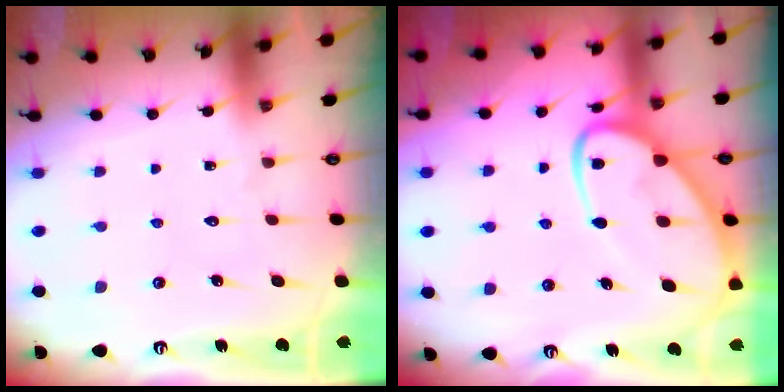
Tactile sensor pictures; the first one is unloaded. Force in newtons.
{"total": 13.3, "press": 13.3, "slide": 1.2}